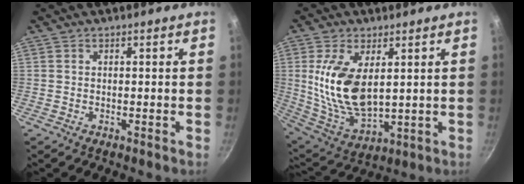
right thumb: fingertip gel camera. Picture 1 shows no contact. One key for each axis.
{"total": 15.0, "fx": 2.9, "fy": 8.0, "fz": 12.4, "tx": -0.235, "ty": -0.029, "tz": 0.070}